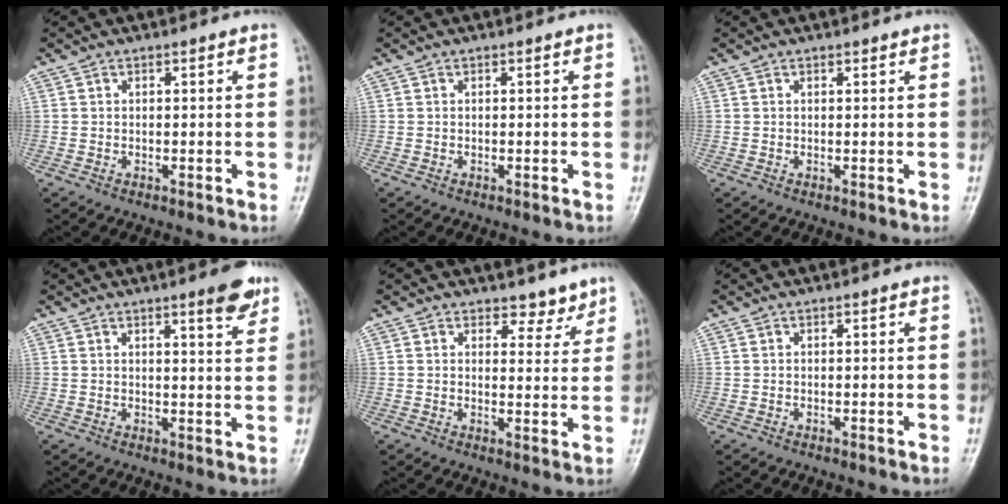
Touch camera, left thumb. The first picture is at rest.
{"total": 0.0}
{"total": 0.6, "force": [0.6, 0.2, 0.3], "torque": [-0.005, -0.002, 0.007]}
{"total": 5.4, "force": [3.6, 1.0, 3.9], "torque": [-0.046, -0.022, 0.046]}
{"total": 4.1, "force": [3.4, 2.0, 1.0], "torque": [0.013, -0.026, 0.045]}
{"total": 0.0}